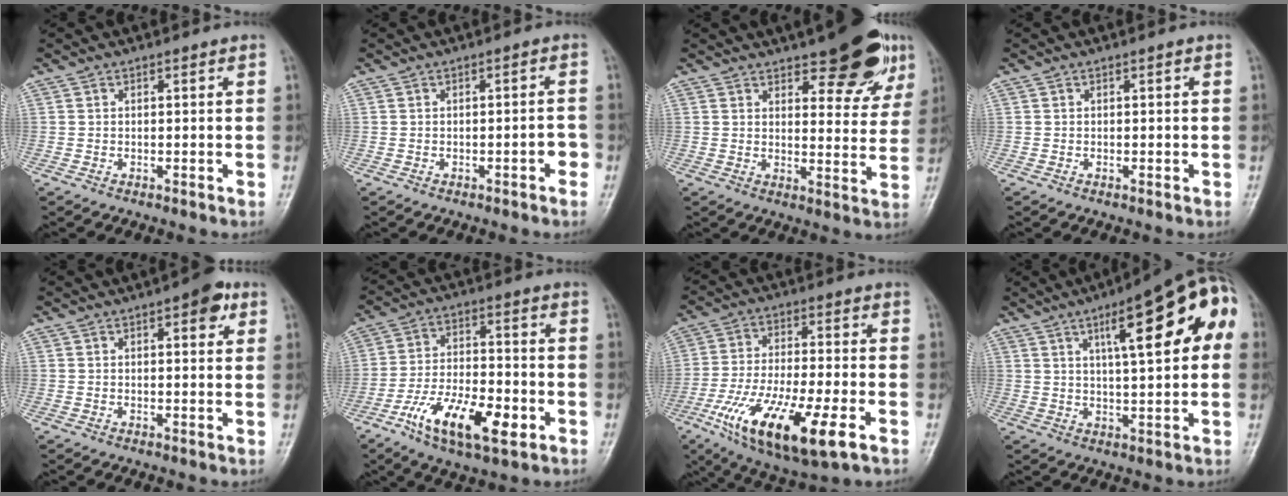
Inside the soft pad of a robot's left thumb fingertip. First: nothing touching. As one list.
[{"total": 2.4, "force": [-1.0, 0.8, 2.0], "torque": [-0.023, 0.007, -0.014]}, {"total": 13.2, "force": [8.3, 5.1, 8.9], "torque": [-0.070, -0.039, 0.108]}, {"total": 0.0}, {"total": 4.9, "force": [2.3, 2.0, 3.9], "torque": [-0.036, -0.003, 0.022]}, {"total": 14.5, "force": [-6.2, 6.1, 11.6], "torque": [-0.198, 0.020, -0.107]}, {"total": 19.0, "force": [-7.7, 5.7, 16.4], "torque": [-0.326, -0.003, -0.129]}, {"total": 18.1, "force": [5.4, 5.1, 16.5], "torque": [-0.198, 0.016, 0.066]}]